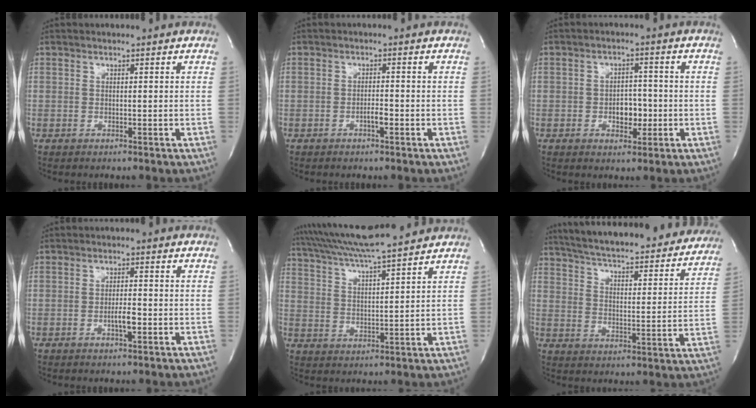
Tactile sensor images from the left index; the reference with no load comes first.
{"total": 1.5, "force": [-1.0, 0.2, 1.2], "torque": [-0.024, -0.002, -0.017]}
{"total": 4.1, "force": [-1.1, 2.5, 3.1], "torque": [-0.042, 0.002, -0.014]}
{"total": 2.5, "force": [-1.1, 0.4, 2.2], "torque": [-0.043, -0.004, -0.018]}
{"total": 13.7, "force": [12.3, -0.1, 6.0], "torque": [-0.123, 0.024, 0.199]}
{"total": 30.9, "force": [28.0, 5.9, 11.7], "torque": [-0.201, -0.045, 0.354]}